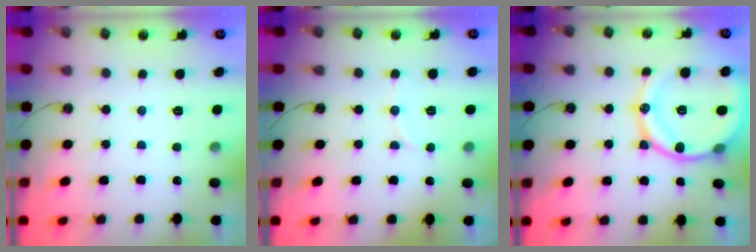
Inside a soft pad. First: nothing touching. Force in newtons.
{"total": 5.1, "press": 4.9, "slide": 1.2}
{"total": 16.5, "press": 16.4, "slide": 1.4}